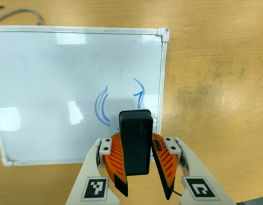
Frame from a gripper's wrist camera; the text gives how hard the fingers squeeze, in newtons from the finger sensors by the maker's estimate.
{"total": 6.9, "left": 7.6, "right": 6.2}